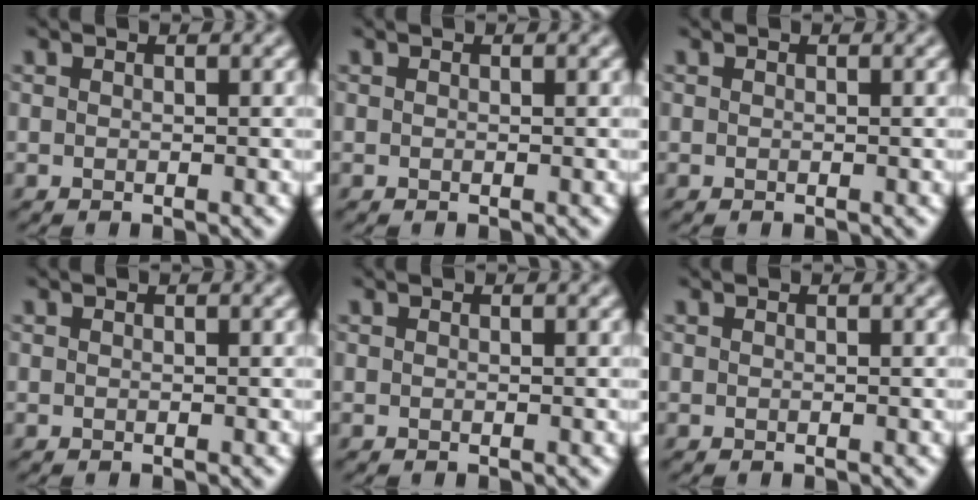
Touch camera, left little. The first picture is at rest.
{"total": 0.0}
{"total": 0.0}
{"total": 0.0}
{"total": 0.0}
{"total": 0.0}